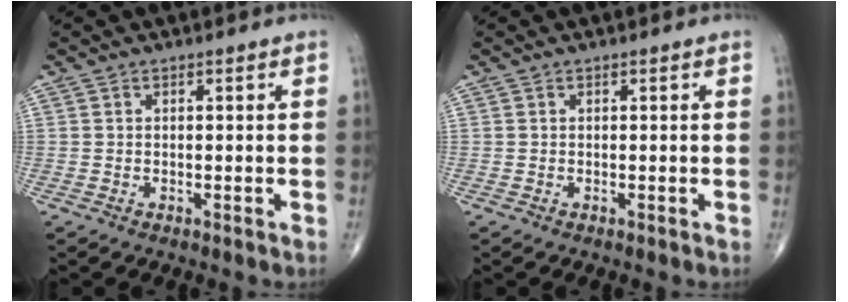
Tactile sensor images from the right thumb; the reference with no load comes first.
{"total": 0.0}